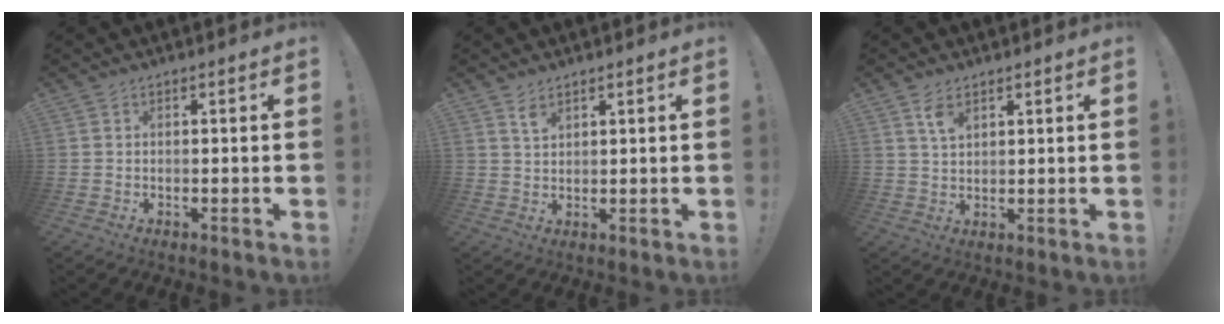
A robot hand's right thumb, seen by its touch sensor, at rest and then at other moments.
{"total": 3.1, "force": [2.4, 1.5, 1.4], "torque": [-0.009, -0.021, 0.040]}
{"total": 4.4, "force": [2.6, 2.1, 2.7], "torque": [-0.035, -0.015, 0.044]}